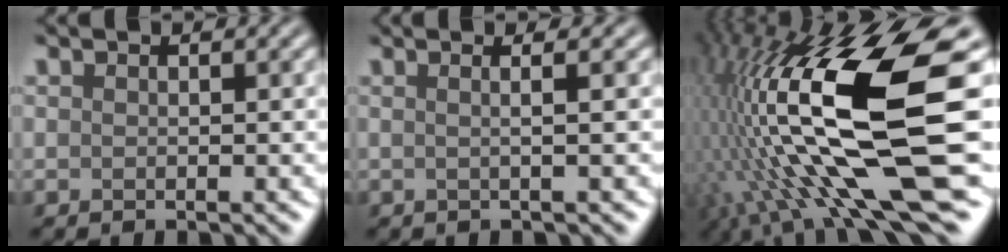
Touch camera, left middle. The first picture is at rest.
{"total": 4.0, "force": [1.0, 1.9, 3.4], "torque": [-0.034, 0.035, -0.023]}
{"total": 16.7, "force": [0.7, 5.3, 15.8], "torque": [-0.318, -0.001, 0.026]}